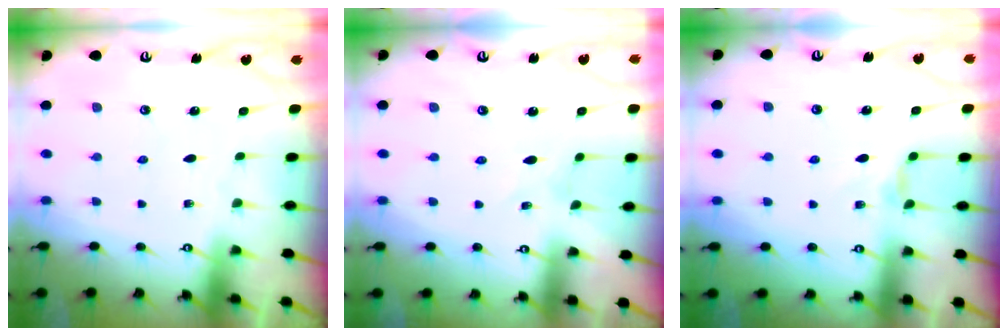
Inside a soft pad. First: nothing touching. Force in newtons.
{"total": 0.0}
{"total": 4.2, "press": 4.1, "slide": 0.7}